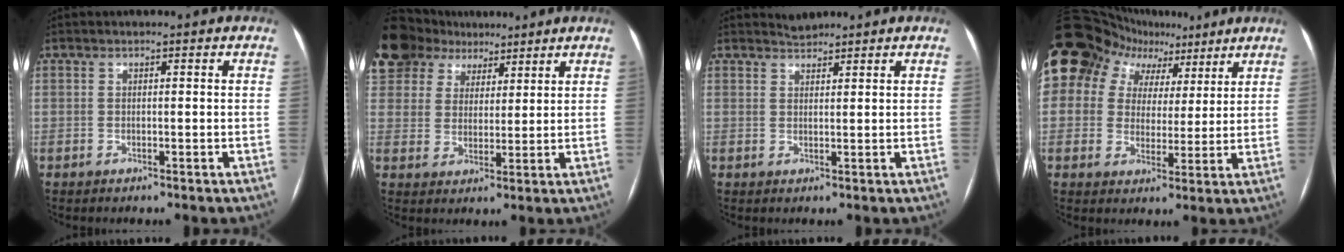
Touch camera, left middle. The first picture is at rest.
{"total": 16.3, "force": [11.8, 9.8, 5.3], "torque": [-0.152, 0.053, 0.222]}
{"total": 1.7, "force": [1.6, 0.1, -0.2], "torque": [-0.002, 0.005, 0.032]}
{"total": 14.4, "force": [8.9, 10.3, 4.7], "torque": [-0.085, 0.055, 0.137]}